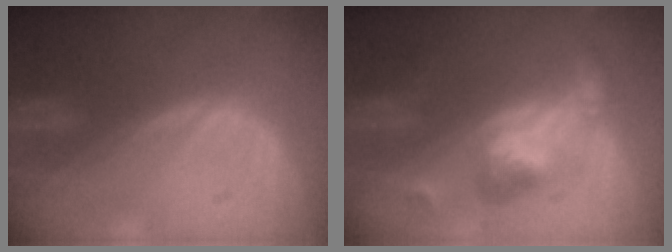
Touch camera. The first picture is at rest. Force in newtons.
{"total": 6.3, "press": 5.7, "slide": 2.8}